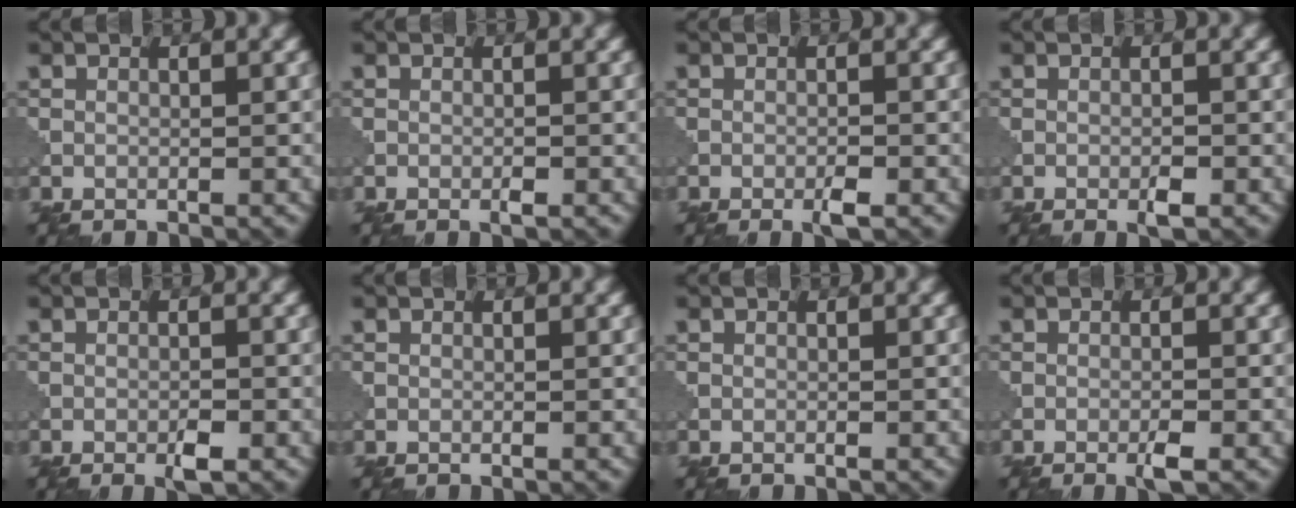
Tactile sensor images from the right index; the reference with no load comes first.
{"total": 0.7, "force": [-0.4, 0.2, 0.6], "torque": [-0.013, 0.000, -0.007]}
{"total": 1.6, "force": [-0.9, 0.2, 1.3], "torque": [-0.020, 0.000, -0.016]}
{"total": 1.4, "force": [-0.7, 0.4, 1.2], "torque": [-0.020, -0.001, -0.013]}
{"total": 1.7, "force": [-0.9, 0.4, 1.4], "torque": [-0.023, 0.000, -0.016]}
{"total": 0.0}
{"total": 0.0}
{"total": 1.6, "force": [-0.9, 0.1, 1.3], "torque": [-0.021, 0.000, -0.017]}